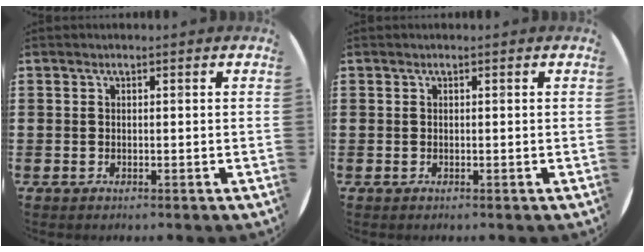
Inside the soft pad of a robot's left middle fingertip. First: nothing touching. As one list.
[{"total": 0.0}]